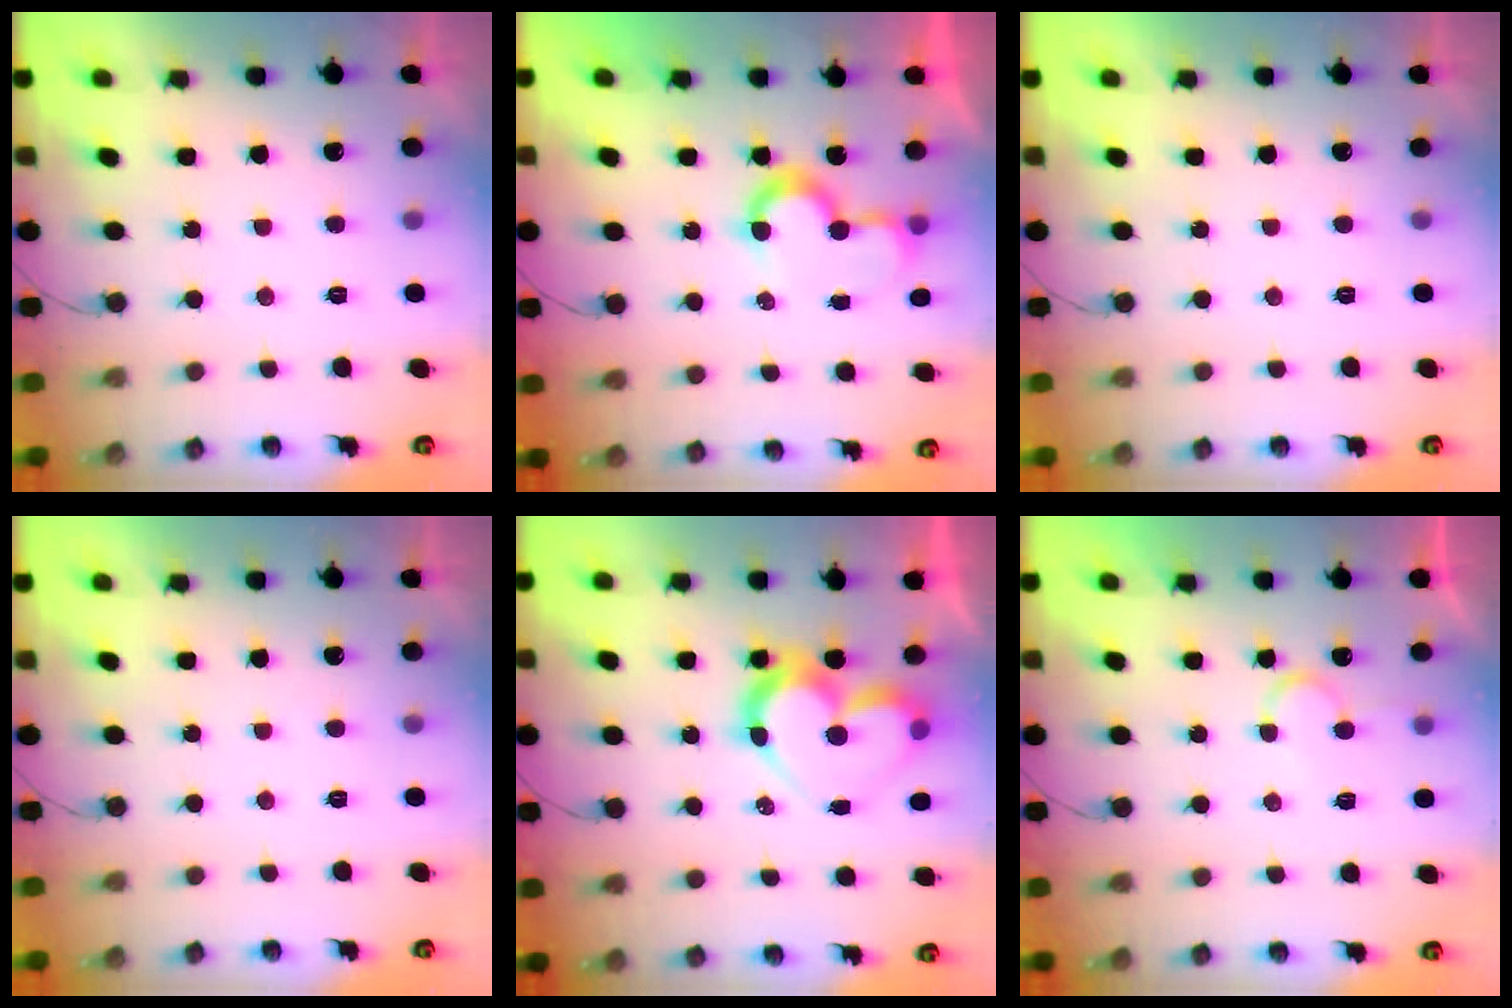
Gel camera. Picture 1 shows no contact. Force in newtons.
{"total": 8.4, "press": 8.4, "slide": 0.7}
{"total": 1.8, "press": 1.8, "slide": 0.1}
{"total": 1.8, "press": 1.8, "slide": 0.1}
{"total": 12.9, "press": 12.9, "slide": 1.5}
{"total": 6.0, "press": 6.0, "slide": 0.6}